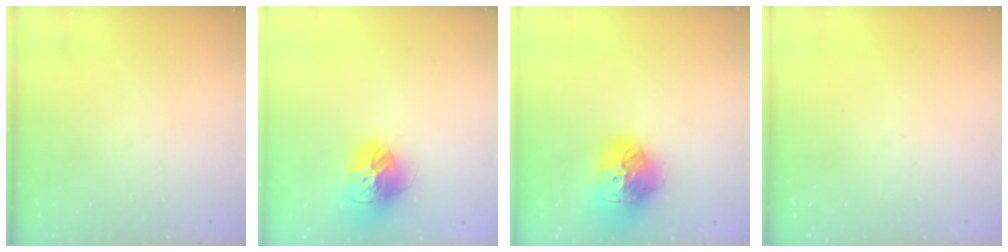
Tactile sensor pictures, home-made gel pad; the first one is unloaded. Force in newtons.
{"total": 15.9, "press": 15.8, "slide": 1.4}
{"total": 18.8, "press": 18.6, "slide": 2.1}
{"total": 0.0}